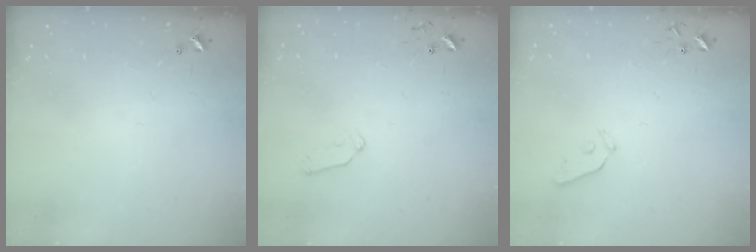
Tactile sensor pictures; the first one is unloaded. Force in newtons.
{"total": 6.5, "press": 6.4, "slide": 1.0}
{"total": 4.0, "press": 4.0, "slide": 0.5}